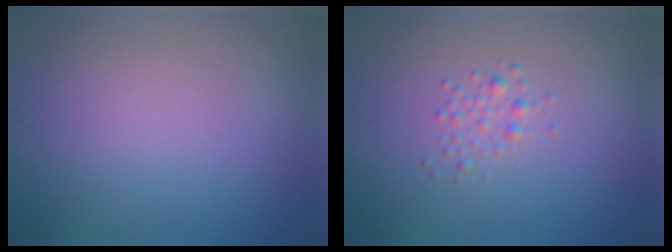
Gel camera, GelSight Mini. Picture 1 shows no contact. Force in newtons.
{"total": 1.3, "press": 1.3, "slide": 0.0}